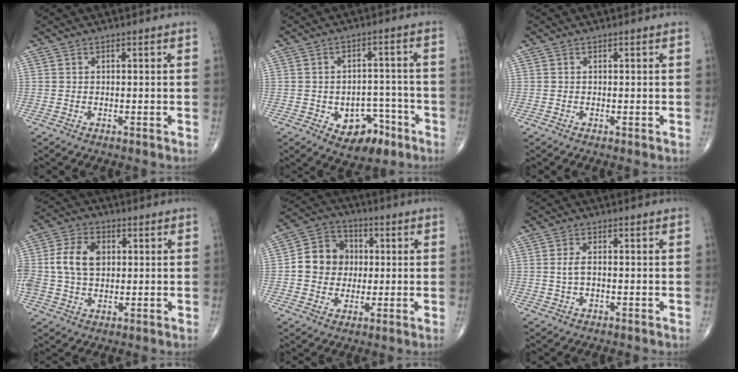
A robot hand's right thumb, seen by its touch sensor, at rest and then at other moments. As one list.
[{"total": 9.3, "force": [-4.5, 6.0, 5.5], "torque": [-0.039, 0.039, -0.054]}, {"total": 0.0}, {"total": 10.1, "force": [1.1, 7.1, 7.2], "torque": [-0.137, 0.012, 0.020]}, {"total": 10.3, "force": [0.3, 9.1, 4.8], "torque": [-0.048, 0.020, -0.003]}, {"total": 2.4, "force": [-0.1, 1.2, 2.0], "torque": [-0.046, 0.006, -0.003]}]